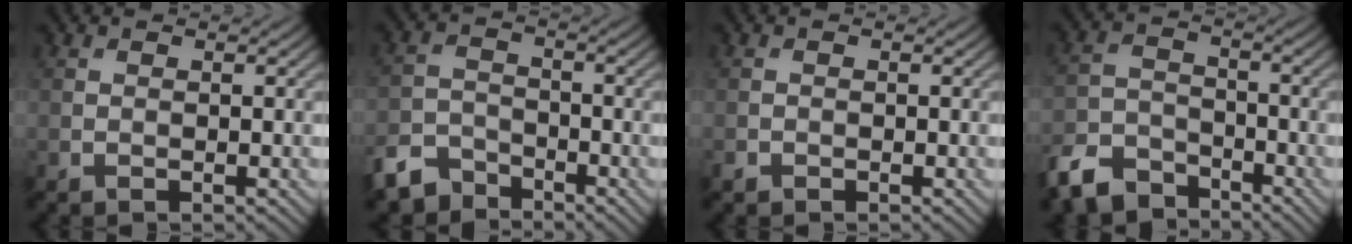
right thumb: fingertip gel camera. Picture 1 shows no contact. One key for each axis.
{"total": 5.8, "fx": -4.7, "fy": 2.9, "fz": 1.7, "tx": -0.038, "ty": -0.005, "tz": -0.104}
{"total": 0.6, "fx": -0.5, "fy": 0.4, "fz": 0.0, "tx": -0.001, "ty": -0.004, "tz": -0.009}
{"total": 7.8, "fx": -6.3, "fy": 3.7, "fz": 2.9, "tx": -0.065, "ty": -0.011, "tz": -0.135}